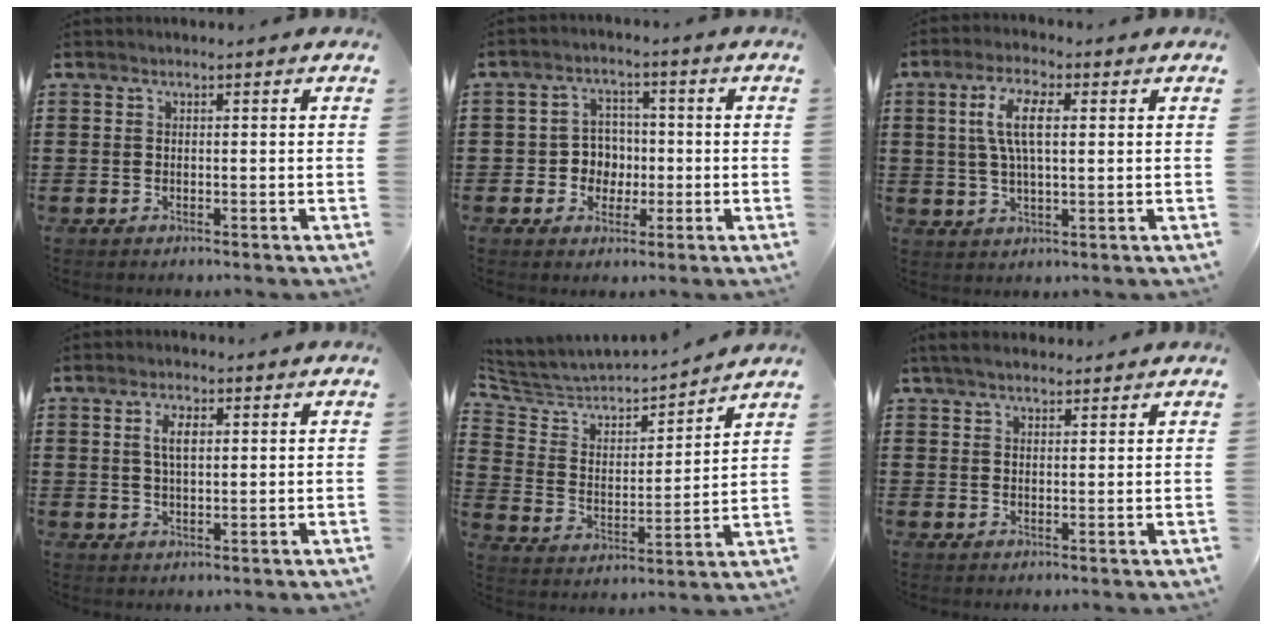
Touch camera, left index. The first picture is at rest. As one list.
[{"total": 4.6, "force": [-0.8, 4.4, 1.3], "torque": [-0.041, 0.012, -0.017]}, {"total": 7.1, "force": [1.4, 2.9, 6.3], "torque": [-0.142, 0.007, 0.018]}, {"total": 3.4, "force": [1.0, 1.4, 2.9], "torque": [-0.063, 0.008, 0.016]}, {"total": 4.3, "force": [4.0, 1.4, 0.8], "torque": [-0.046, -0.034, 0.059]}, {"total": 3.1, "force": [2.6, 0.9, 1.4], "torque": [-0.033, 0.002, 0.050]}]